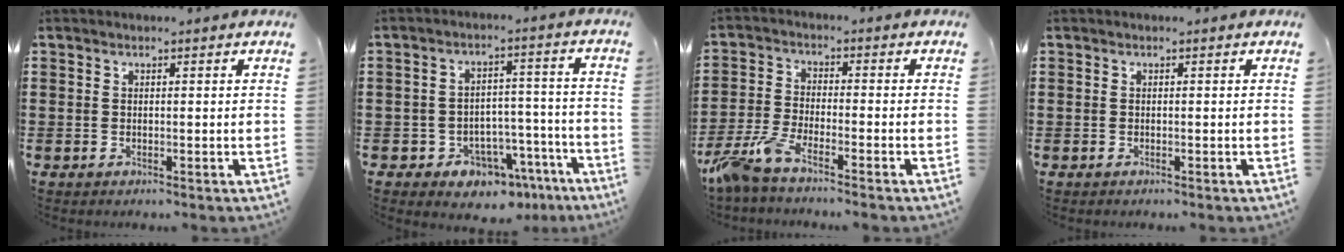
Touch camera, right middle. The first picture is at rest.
{"total": 5.9, "force": [-4.9, 2.9, 1.4], "torque": [-0.027, 0.027, -0.094]}
{"total": 6.3, "force": [-5.0, 0.7, 3.7], "torque": [-0.107, -0.018, -0.104]}
{"total": 0.0}